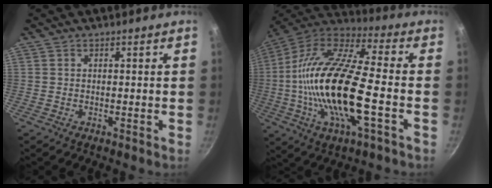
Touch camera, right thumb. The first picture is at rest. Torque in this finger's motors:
{"motor_torque": [-0.39, 2.72, 2.59, -0.18, 0.41]}